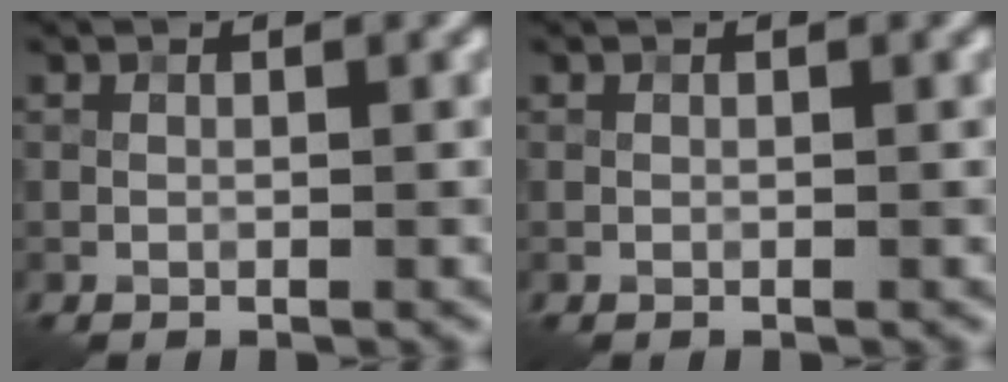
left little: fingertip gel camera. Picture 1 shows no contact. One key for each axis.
{"total": 0.0}